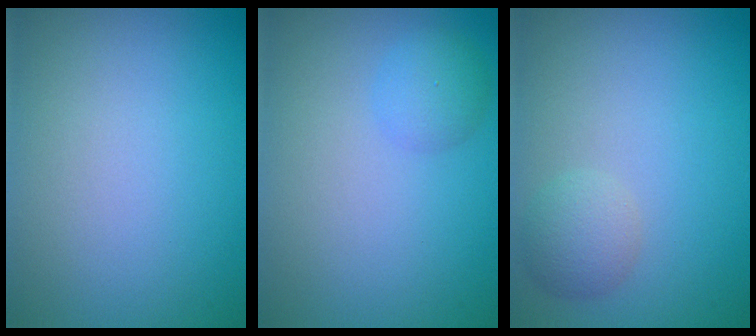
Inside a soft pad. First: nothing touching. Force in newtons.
{"total": 2.0, "press": 2.0, "slide": 0.0}
{"total": 2.1, "press": 2.1, "slide": 0.1}